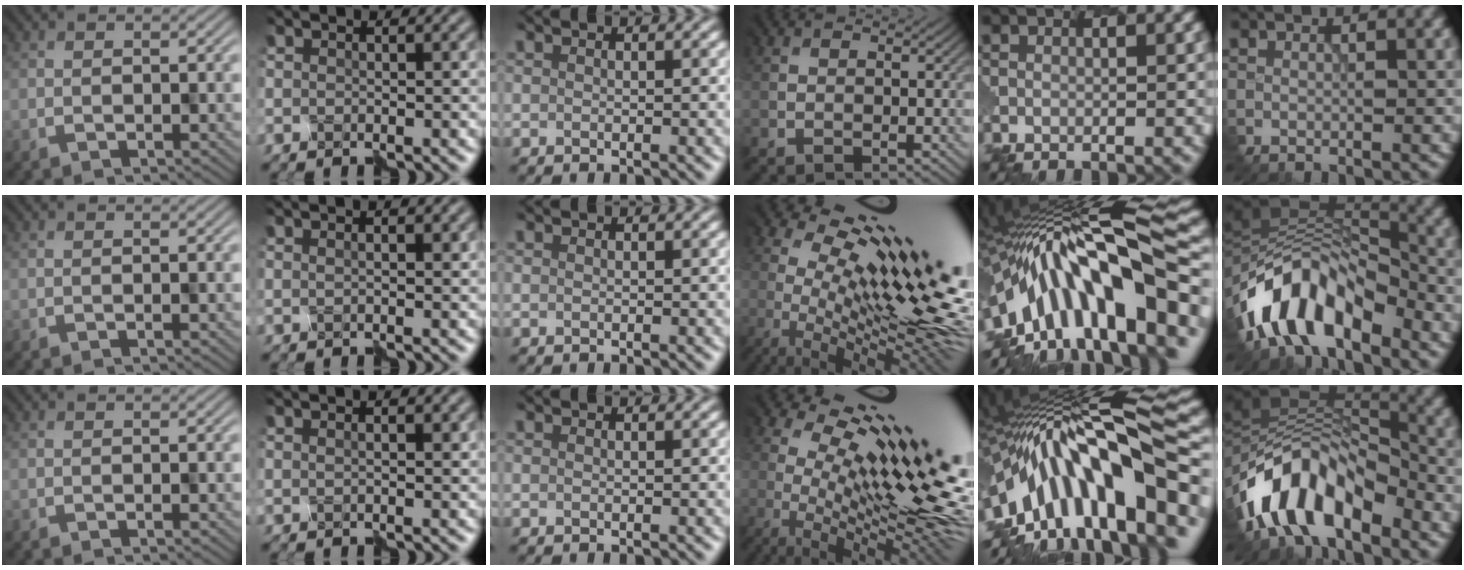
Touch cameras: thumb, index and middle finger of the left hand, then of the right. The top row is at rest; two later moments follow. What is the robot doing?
{"motion": "disassemble", "object": "hinged jar"}